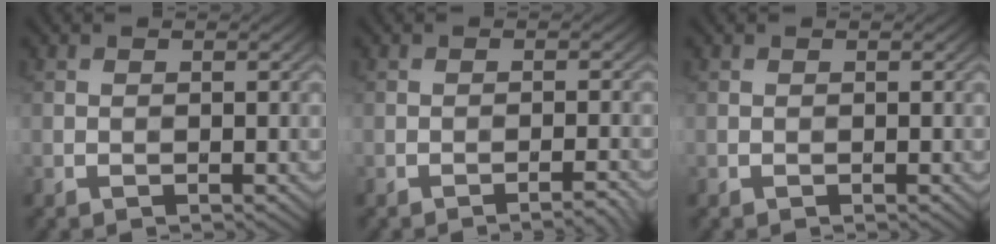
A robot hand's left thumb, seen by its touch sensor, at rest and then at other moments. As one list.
[{"total": 2.0, "force": [-1.4, 0.2, 1.3], "torque": [-0.014, 0.007, -0.028]}, {"total": 0.0}]